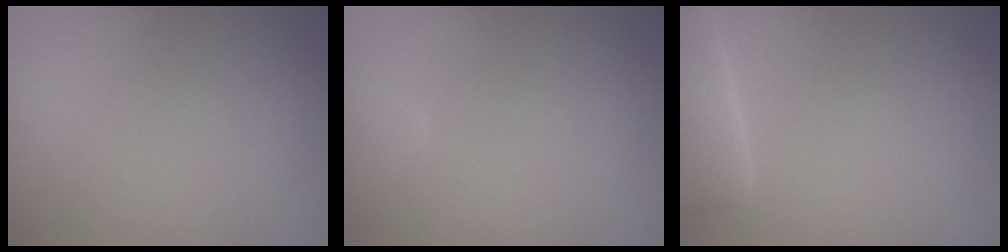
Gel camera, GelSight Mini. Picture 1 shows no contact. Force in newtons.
{"total": 1.0, "press": 1.0, "slide": 0.1}
{"total": 4.2, "press": 4.1, "slide": 0.4}